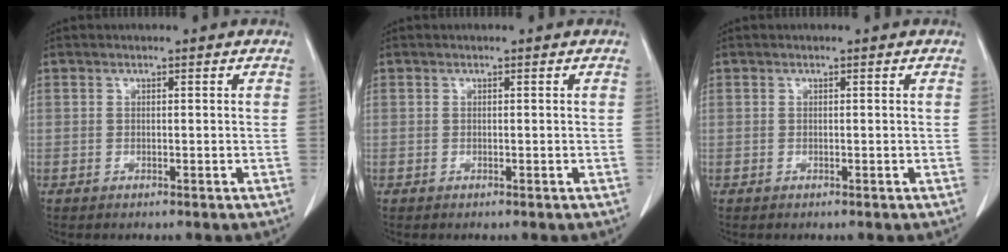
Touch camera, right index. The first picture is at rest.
{"total": 0.0}
{"total": 0.0}